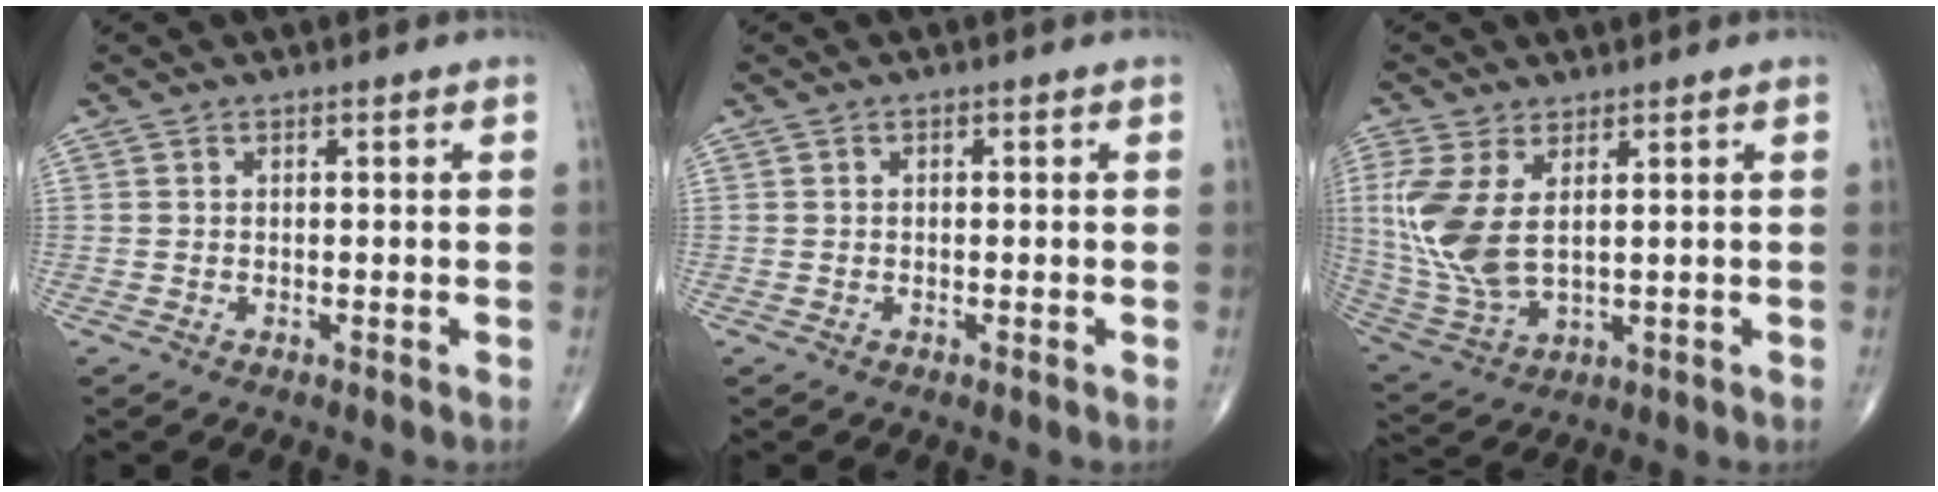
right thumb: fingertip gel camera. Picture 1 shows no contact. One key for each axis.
{"total": 0.0}
{"total": 11.8, "fx": 2.5, "fy": 5.9, "fz": 9.9, "tx": -0.235, "ty": -0.011, "tz": 0.065}